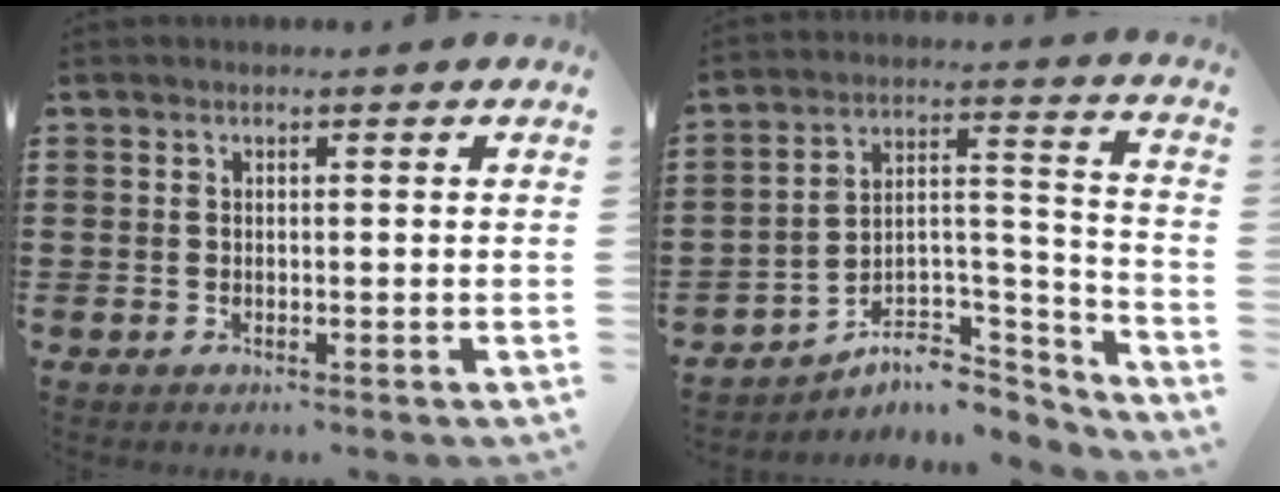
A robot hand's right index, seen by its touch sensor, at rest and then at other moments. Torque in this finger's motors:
{"motor_torque": [-1.66, 0.48, -1.05, -0.21]}